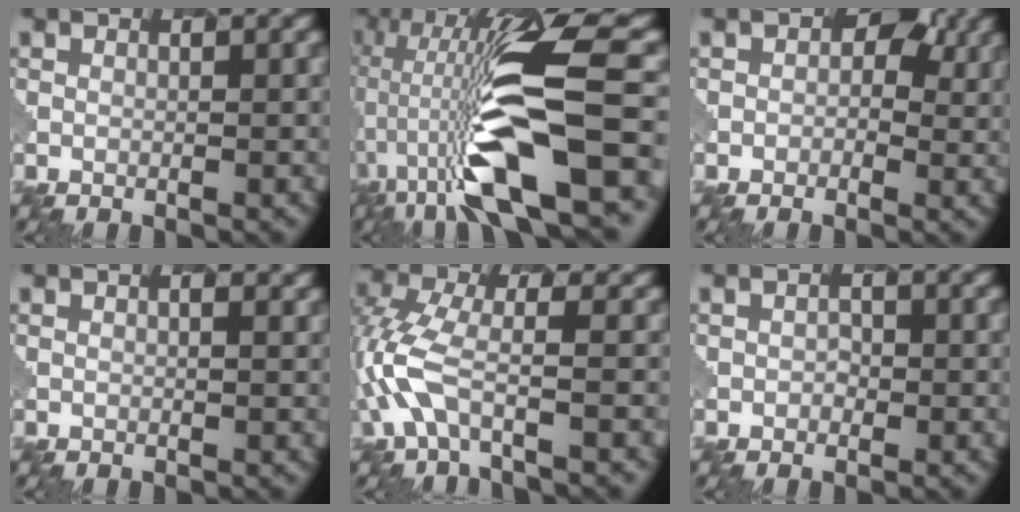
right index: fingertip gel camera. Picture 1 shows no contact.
{"total": 11.9, "force": [-2.2, 3.8, 11.1], "torque": [-0.239, 0.035, -0.071]}
{"total": 2.3, "force": [0.8, 2.1, 0.0], "torque": [-0.005, 0.004, -0.019]}
{"total": 0.6, "force": [0.6, -0.2, -0.2], "torque": [0.004, 0.011, -0.003]}
{"total": 3.7, "force": [-1.9, 1.7, 2.7], "torque": [-0.119, 0.014, -0.068]}
{"total": 1.5, "force": [-0.1, 1.4, -0.6], "torque": [-0.008, -0.007, -0.017]}